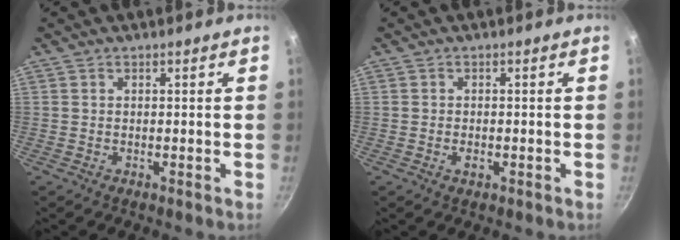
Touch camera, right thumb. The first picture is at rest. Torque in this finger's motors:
{"motor_torque": [-0.28, 0.09, -0.11, 0.00, 0.04]}